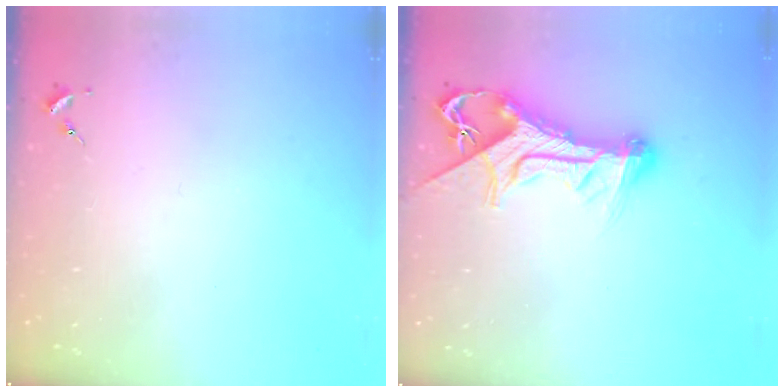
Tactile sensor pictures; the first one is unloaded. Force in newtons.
{"total": 16.2, "press": 16.1, "slide": 1.6}